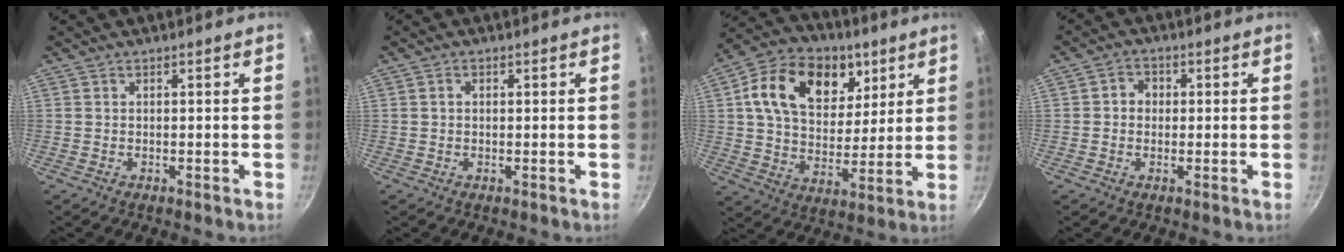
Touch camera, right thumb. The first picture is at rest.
{"total": 1.1, "force": [0.2, 0.9, 0.6], "torque": [-0.010, 0.006, 0.003]}
{"total": 20.4, "force": [8.0, 14.1, 12.4], "torque": [-0.184, -0.018, 0.124]}
{"total": 3.3, "force": [0.1, 2.9, 1.5], "torque": [-0.009, 0.007, -0.005]}